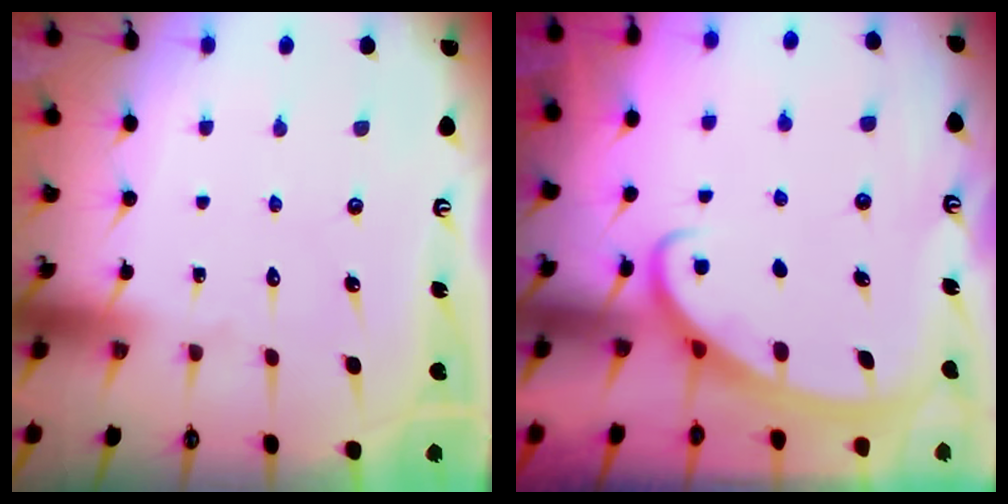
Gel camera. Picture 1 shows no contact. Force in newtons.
{"total": 2.6, "press": 2.5, "slide": 0.4}